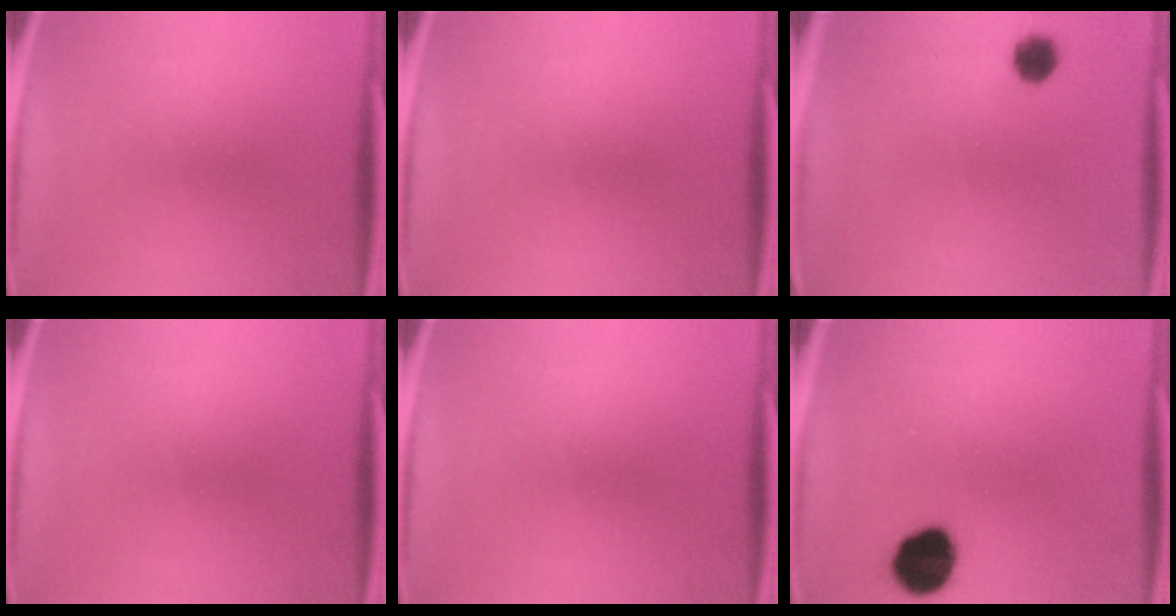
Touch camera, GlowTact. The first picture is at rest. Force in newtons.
{"total": 0.0}
{"total": 4.2}
{"total": 0.0}
{"total": 0.0}
{"total": 11.7}